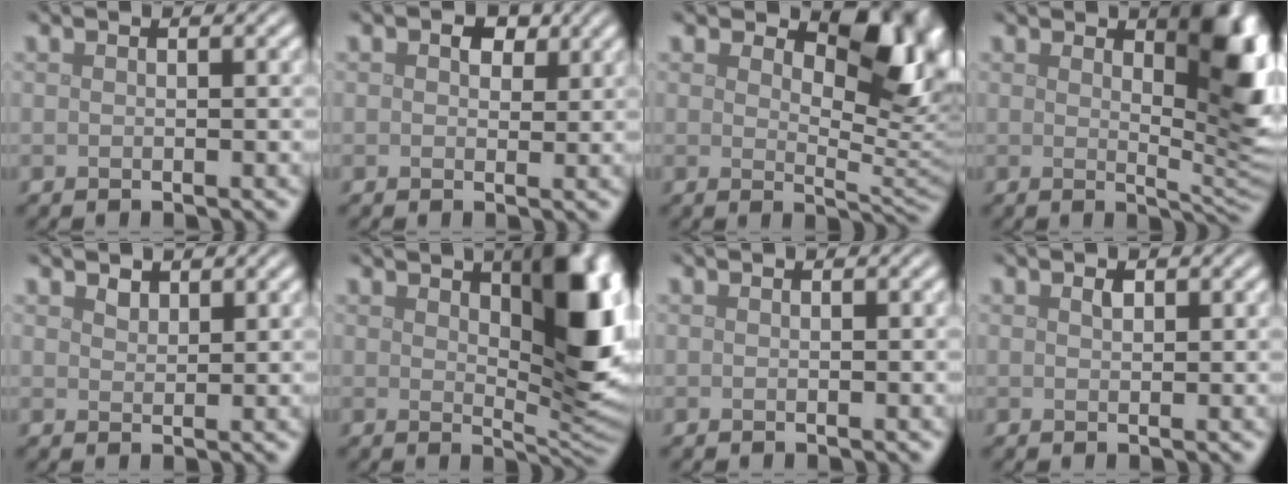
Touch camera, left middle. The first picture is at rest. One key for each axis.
{"total": 1.8, "fx": 0.6, "fy": 1.3, "fz": 1.1, "tx": -0.015, "ty": 0.000, "tz": 0.006}
{"total": 7.8, "fx": 3.6, "fy": 3.9, "fz": 5.6, "tx": -0.067, "ty": -0.009, "tz": 0.047}
{"total": 7.4, "fx": 2.6, "fy": 2.9, "fz": 6.3, "tx": -0.079, "ty": -0.011, "tz": 0.042}
{"total": 0.9, "fx": 0.8, "fy": 0.5, "fz": 0.2, "tx": -0.007, "ty": -0.001, "tz": 0.019}
{"total": 9.5, "fx": 2.9, "fy": 4.2, "fz": 8.1, "tx": -0.110, "ty": -0.008, "tz": 0.053}
{"total": 0.0}
{"total": 0.6, "fx": 0.2, "fy": 0.4, "fz": 0.4, "tx": -0.011, "ty": -0.001, "tz": 0.007}